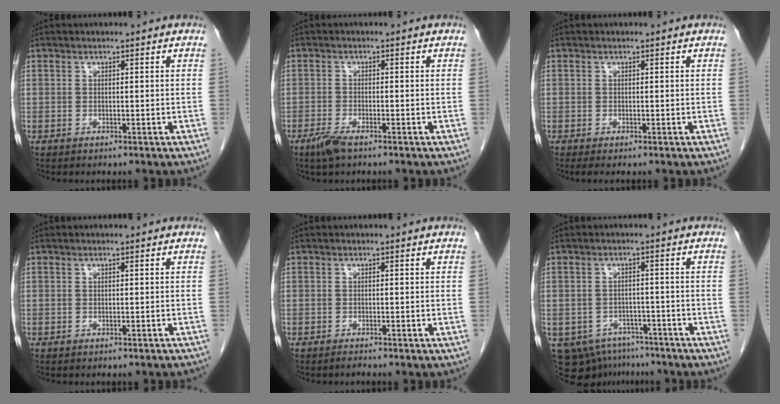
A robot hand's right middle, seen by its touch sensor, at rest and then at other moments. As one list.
[{"total": 2.9, "force": [-2.1, 0.6, 1.9], "torque": [-0.046, -0.005, -0.040]}, {"total": 1.0, "force": [-0.7, 0.1, 0.6], "torque": [-0.011, -0.004, -0.010]}, {"total": 2.7, "force": [-2.5, 0.7, 1.0], "torque": [-0.016, -0.006, -0.027]}, {"total": 0.7, "force": [-0.7, -0.1, 0.2], "torque": [-0.010, -0.003, -0.011]}, {"total": 10.3, "force": [-8.2, 5.8, 2.3], "torque": [-0.042, 0.007, -0.102]}]